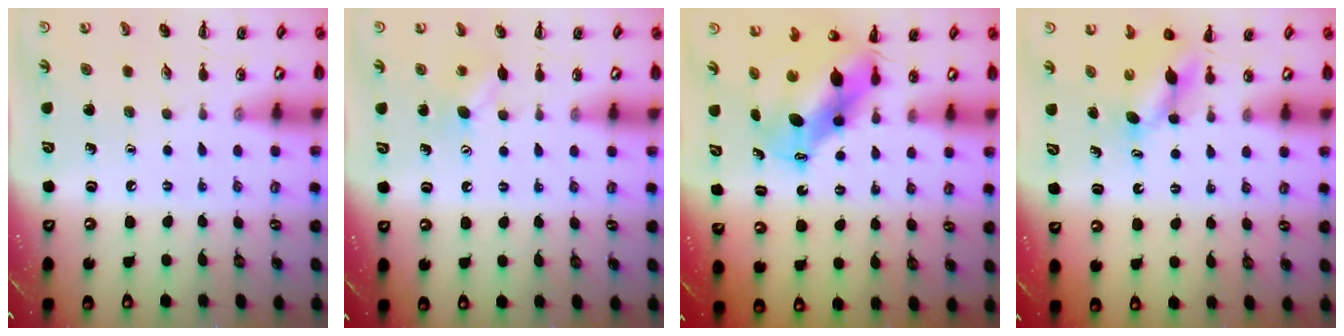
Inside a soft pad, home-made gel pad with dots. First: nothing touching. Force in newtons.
{"total": 3.4, "press": 3.3, "slide": 0.7}
{"total": 8.5, "press": 8.2, "slide": 1.9}
{"total": 4.2, "press": 4.2, "slide": 0.5}